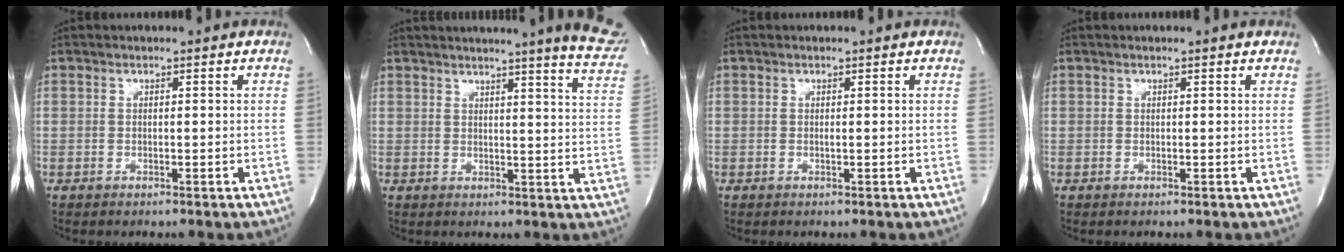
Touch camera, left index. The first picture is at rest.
{"total": 14.9, "force": [13.1, -0.6, 6.9], "torque": [-0.086, -0.063, 0.135]}
{"total": 0.0}
{"total": 0.8, "force": [0.8, 0.0, 0.3], "torque": [-0.014, 0.005, 0.009]}